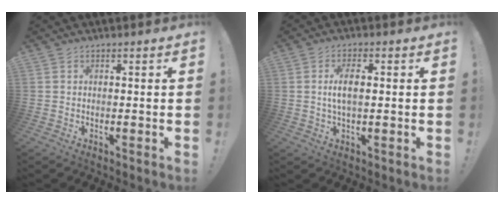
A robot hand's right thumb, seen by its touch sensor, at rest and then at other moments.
{"total": 5.6, "force": [0.6, 2.4, 5.0], "torque": [-0.086, 0.005, 0.008]}